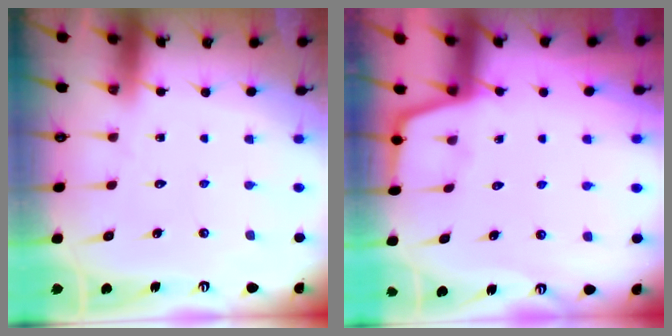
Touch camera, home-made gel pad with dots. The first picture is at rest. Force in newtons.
{"total": 1.7, "press": 1.7, "slide": 0.4}